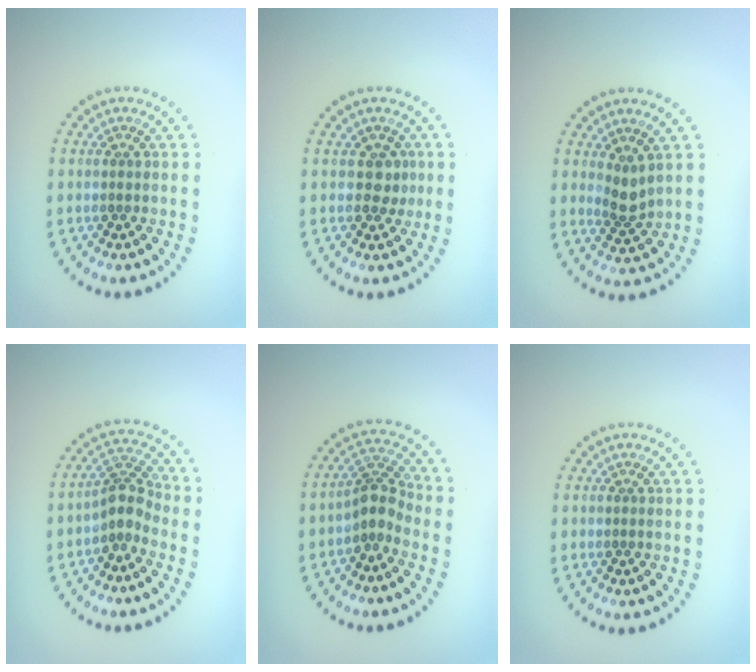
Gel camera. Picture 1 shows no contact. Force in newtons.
{"total": 1.7, "press": 1.6, "slide": 0.7}
{"total": 2.0, "press": 1.6, "slide": 1.2}
{"total": 2.9, "press": 2.2, "slide": 1.8}
{"total": 2.9, "press": 2.2, "slide": 1.8}
{"total": 0.0}